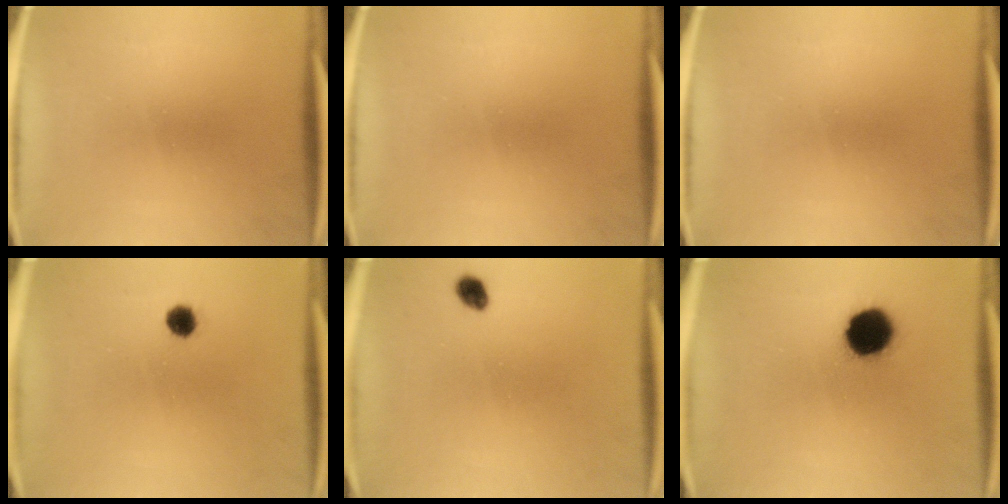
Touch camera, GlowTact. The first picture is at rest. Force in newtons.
{"total": 0.0}
{"total": 0.0}
{"total": 2.4}
{"total": 2.0}
{"total": 11.5}